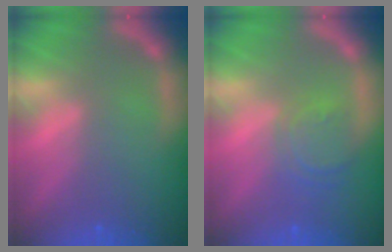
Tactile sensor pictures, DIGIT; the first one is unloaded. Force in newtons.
{"total": 3.5}